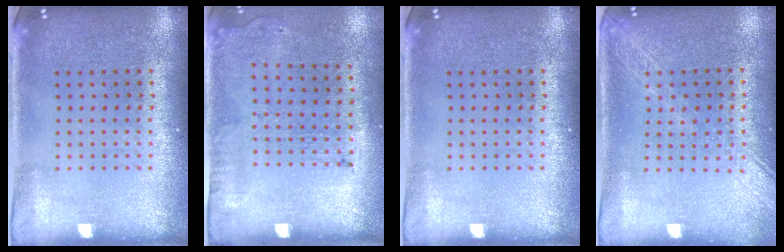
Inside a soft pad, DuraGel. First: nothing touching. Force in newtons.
{"total": 1.8, "press": 1.2, "slide": 1.4}
{"total": 0.0}
{"total": 1.9, "press": 1.7, "slide": 1.0}